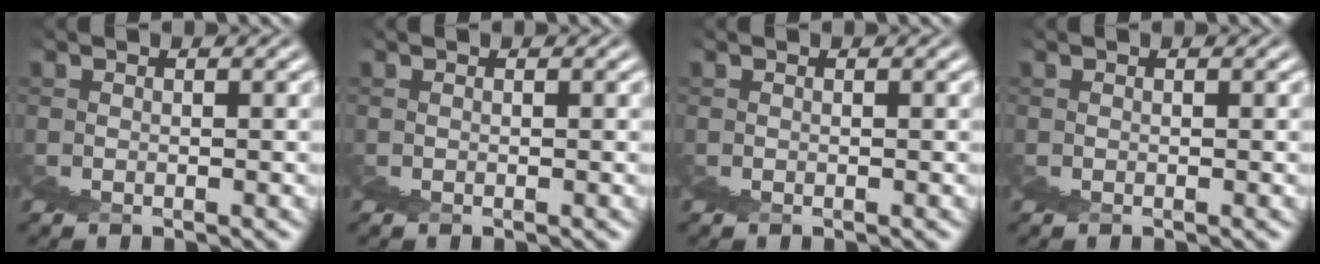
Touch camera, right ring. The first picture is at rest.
{"total": 0.0}
{"total": 0.0}
{"total": 0.0}